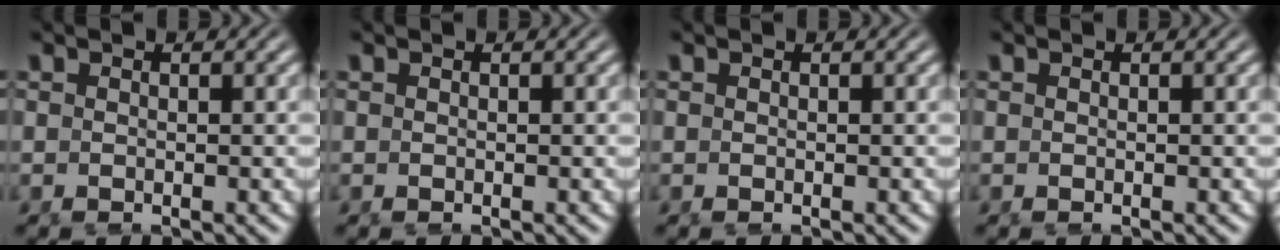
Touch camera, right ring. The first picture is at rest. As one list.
[{"total": 0.0}, {"total": 0.0}, {"total": 0.0}]